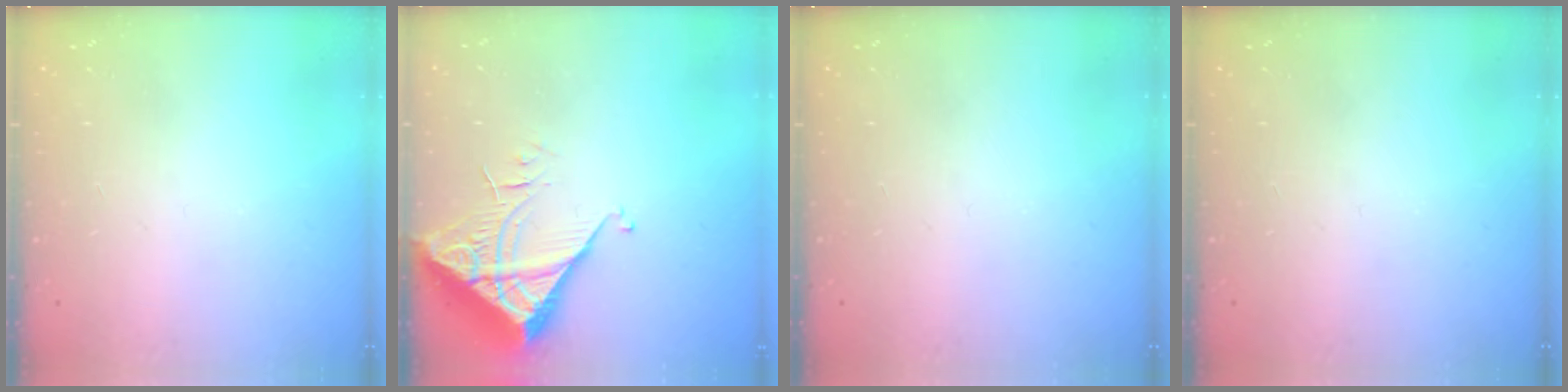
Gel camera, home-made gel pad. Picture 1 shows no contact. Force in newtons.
{"total": 6.7, "press": 6.7, "slide": 0.7}
{"total": 0.0}
{"total": 0.0}